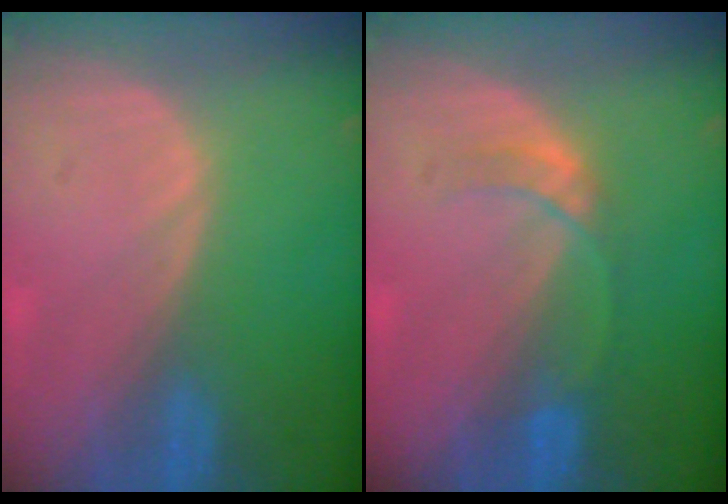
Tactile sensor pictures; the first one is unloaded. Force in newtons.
{"total": 3.0, "press": 3.0, "slide": 0.3}